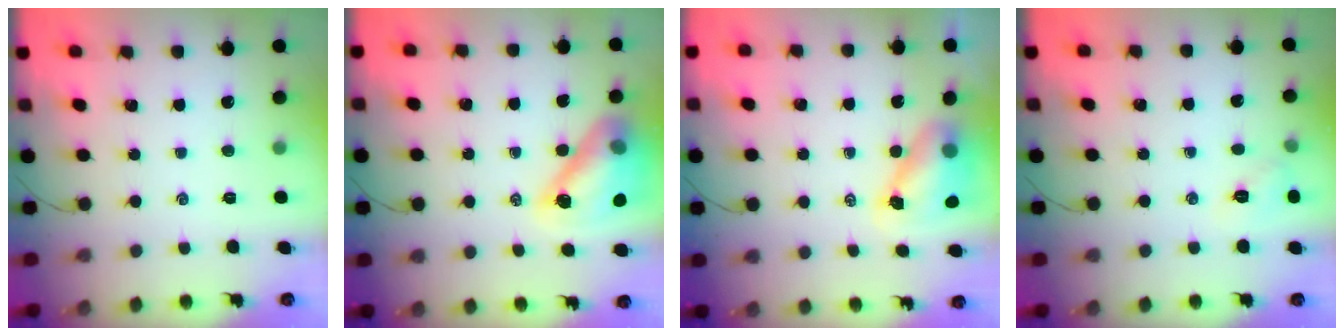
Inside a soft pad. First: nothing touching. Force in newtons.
{"total": 15.8, "press": 15.2, "slide": 4.3}
{"total": 7.3, "press": 7.2, "slide": 1.2}
{"total": 5.8, "press": 5.6, "slide": 1.3}